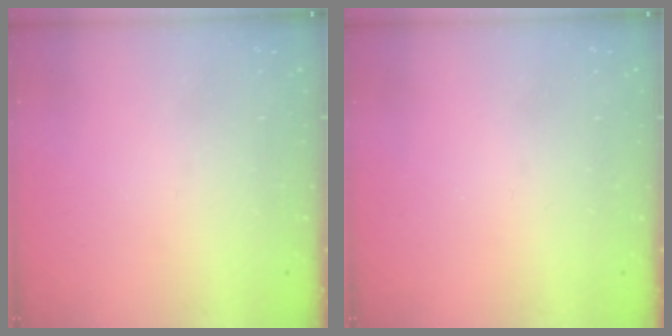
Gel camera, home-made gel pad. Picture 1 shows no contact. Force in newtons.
{"total": 2.2, "press": 2.1, "slide": 0.4}